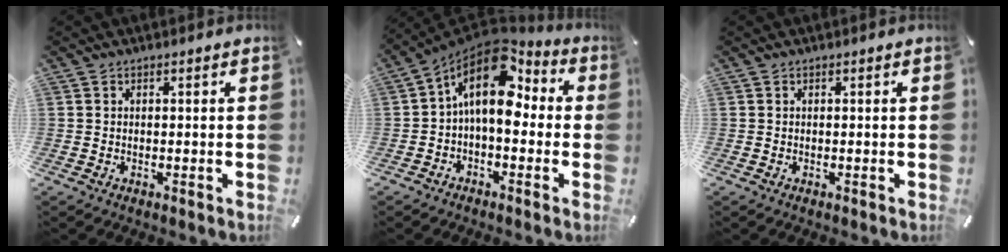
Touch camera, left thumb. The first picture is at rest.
{"total": 13.5, "force": [3.5, 7.6, 10.7], "torque": [-0.197, -0.035, 0.052]}
{"total": 0.0}